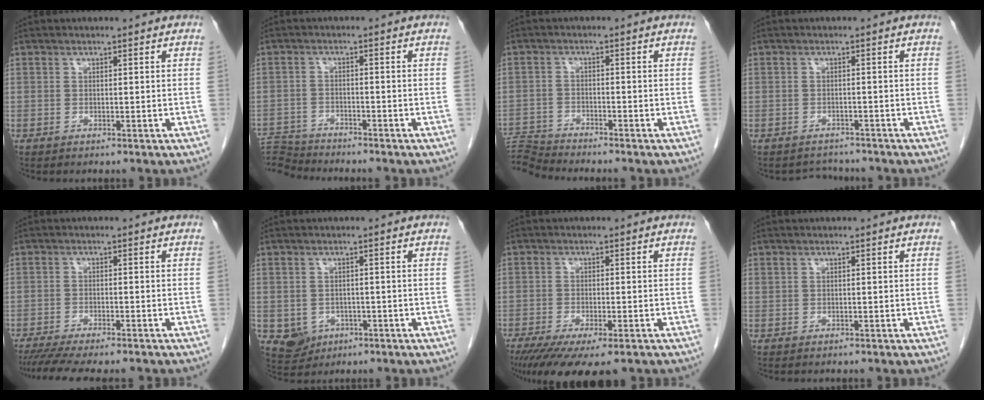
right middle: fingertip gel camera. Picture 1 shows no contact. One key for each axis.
{"total": 6.5, "fx": -6.5, "fy": 0.0, "fz": -0.5, "tx": 0.013, "ty": 0.003, "tz": -0.119}
{"total": 5.5, "fx": -5.2, "fy": -1.6, "fz": -0.4, "tx": 0.006, "ty": -0.001, "tz": -0.098}
{"total": 2.8, "fx": -2.6, "fy": 1.0, "fz": -0.5, "tx": 0.005, "ty": 0.001, "tz": -0.039}
{"total": 11.3, "fx": -9.7, "fy": 1.5, "fz": 5.6, "tx": -0.076, "ty": -0.011, "tz": -0.140}
{"total": 4.8, "fx": -1.8, "fy": 4.3, "fz": 1.1, "tx": -0.017, "ty": 0.003, "tz": -0.019}
{"total": 11.5, "fx": -8.3, "fy": 2.8, "fz": 7.4, "tx": -0.116, "ty": -0.021, "tz": -0.127}
{"total": 0.0}